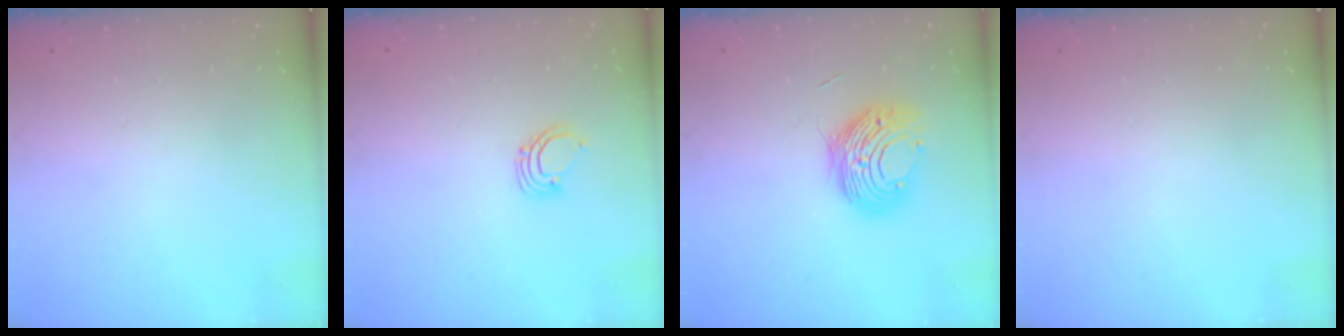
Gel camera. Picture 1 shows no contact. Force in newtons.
{"total": 2.9, "press": 2.9, "slide": 0.3}
{"total": 11.0, "press": 10.9, "slide": 1.1}
{"total": 0.0}